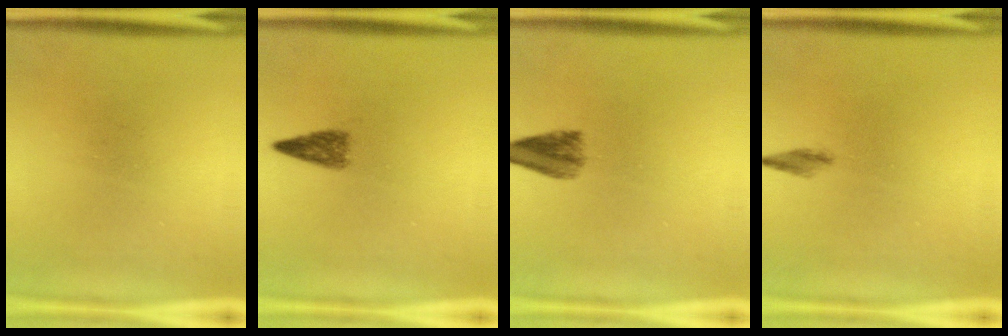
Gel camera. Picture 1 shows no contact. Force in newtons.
{"total": 2.5}
{"total": 4.1}
{"total": 1.3}